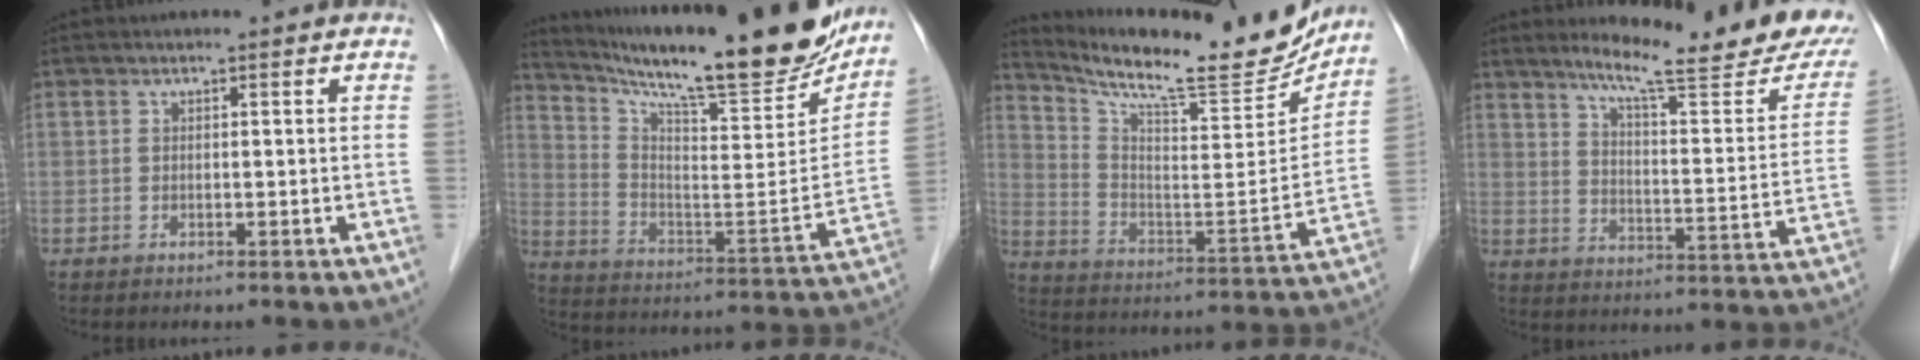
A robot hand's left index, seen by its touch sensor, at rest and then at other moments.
{"total": 27.7, "force": [23.2, 3.5, 14.6], "torque": [-0.242, -0.062, 0.327]}
{"total": 21.5, "force": [19.4, 2.6, 9.0], "torque": [-0.155, -0.048, 0.284]}
{"total": 20.2, "force": [16.3, 1.8, 11.6], "torque": [-0.157, -0.049, 0.210]}